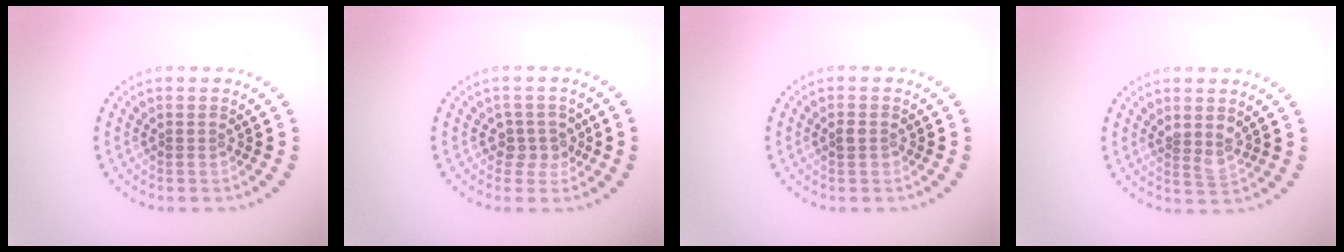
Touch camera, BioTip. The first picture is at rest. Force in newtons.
{"total": 2.1, "press": 1.8, "slide": 1.0}
{"total": 1.0, "press": 1.0, "slide": 0.1}
{"total": 1.6, "press": 1.3, "slide": 0.9}